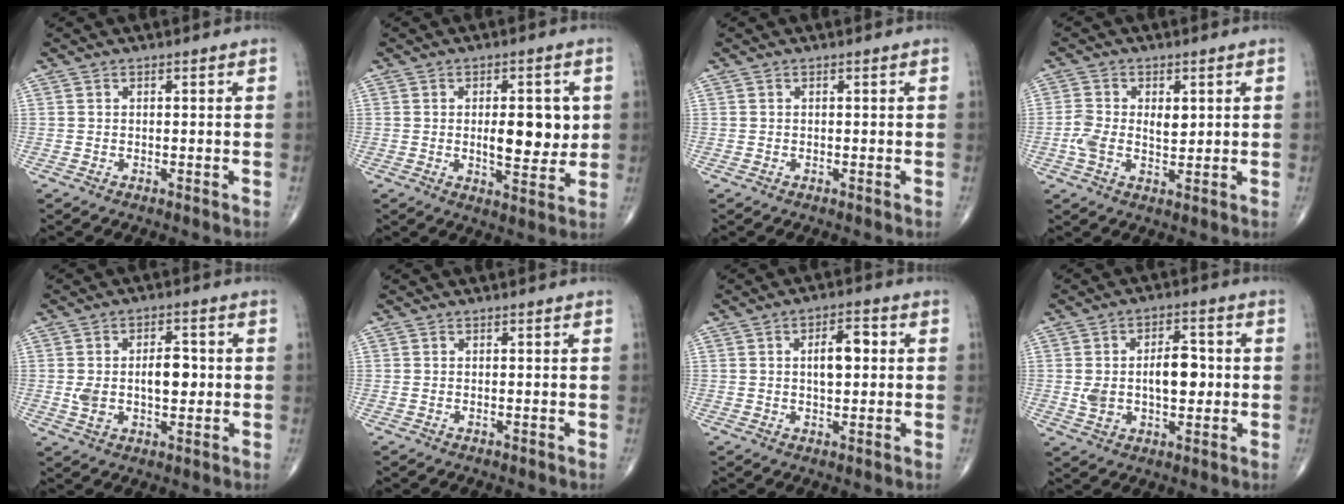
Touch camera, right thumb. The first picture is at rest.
{"total": 9.6, "force": [0.9, 4.1, 8.6], "torque": [-0.101, -0.013, 0.020]}
{"total": 0.0}
{"total": 6.6, "force": [0.4, 4.0, 5.3], "torque": [-0.092, 0.001, 0.007]}
{"total": 8.8, "force": [0.2, 4.9, 7.3], "torque": [-0.115, 0.012, 0.008]}
{"total": 0.0}
{"total": 6.1, "force": [0.8, 2.9, 5.3], "torque": [-0.077, 0.009, 0.009]}
{"total": 10.7, "force": [0.2, 6.1, 8.8], "torque": [-0.132, 0.016, 0.009]}